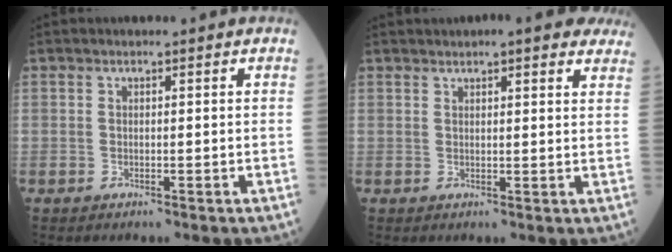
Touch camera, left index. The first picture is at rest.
{"total": 10.2, "force": [8.6, 2.0, 5.1], "torque": [-0.054, 0.021, 0.097]}